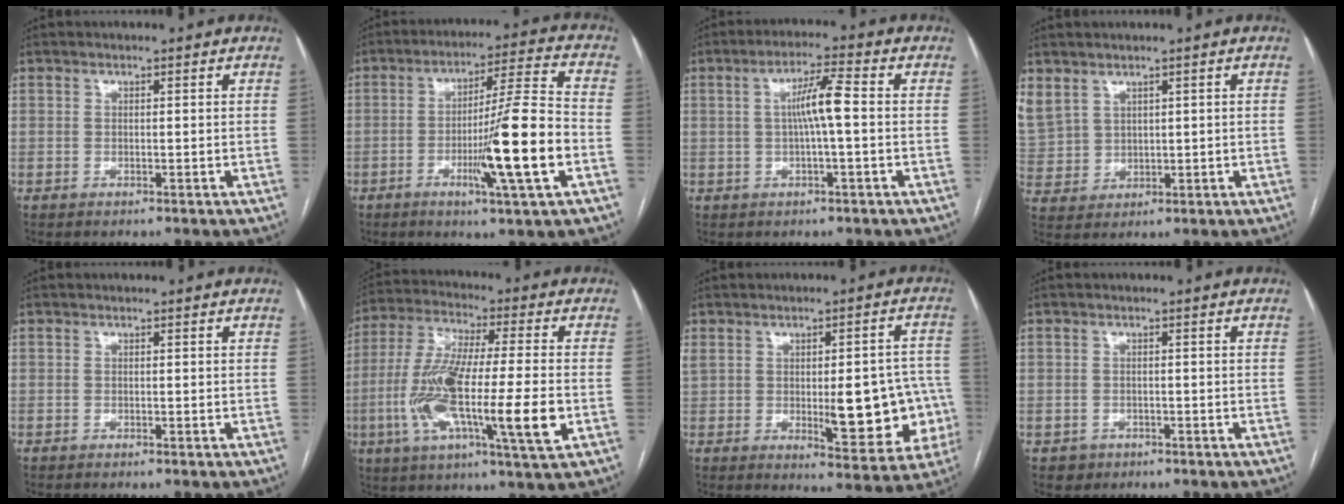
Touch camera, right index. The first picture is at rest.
{"total": 14.4, "force": [-4.0, -0.6, 13.8], "torque": [-0.225, -0.009, -0.069]}
{"total": 5.8, "force": [0.1, 0.1, 5.8], "torque": [-0.104, 0.012, 0.002]}
{"total": 10.4, "force": [5.3, 8.0, 4.1], "torque": [-0.136, 0.021, 0.133]}
{"total": 0.0}
{"total": 18.9, "force": [-4.0, 1.9, 18.3], "torque": [-0.344, -0.014, -0.072]}
{"total": 15.6, "force": [-1.4, 5.9, 14.4], "torque": [-0.193, 0.021, 0.005]}
{"total": 2.2, "force": [-1.1, 2.0, 0.0], "torque": [0.003, 0.009, -0.016]}